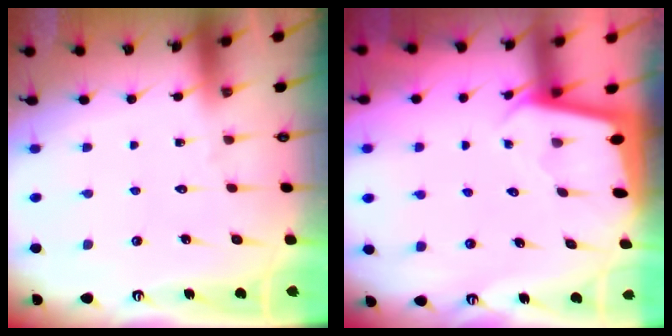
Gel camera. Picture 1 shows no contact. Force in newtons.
{"total": 1.9, "press": 1.9, "slide": 0.1}